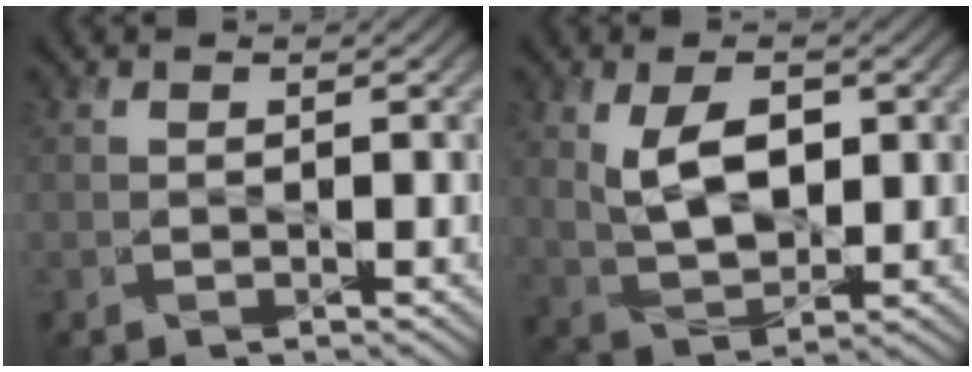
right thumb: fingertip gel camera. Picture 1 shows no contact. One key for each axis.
{"total": 7.0, "fx": 1.5, "fy": 3.9, "fz": 5.6, "tx": -0.119, "ty": -0.001, "tz": 0.033}